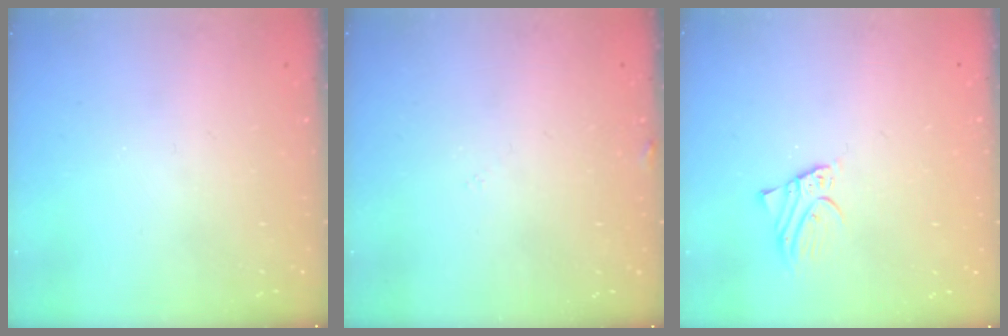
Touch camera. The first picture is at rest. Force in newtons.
{"total": 4.2, "press": 4.2, "slide": 0.2}
{"total": 2.6, "press": 2.6, "slide": 0.0}